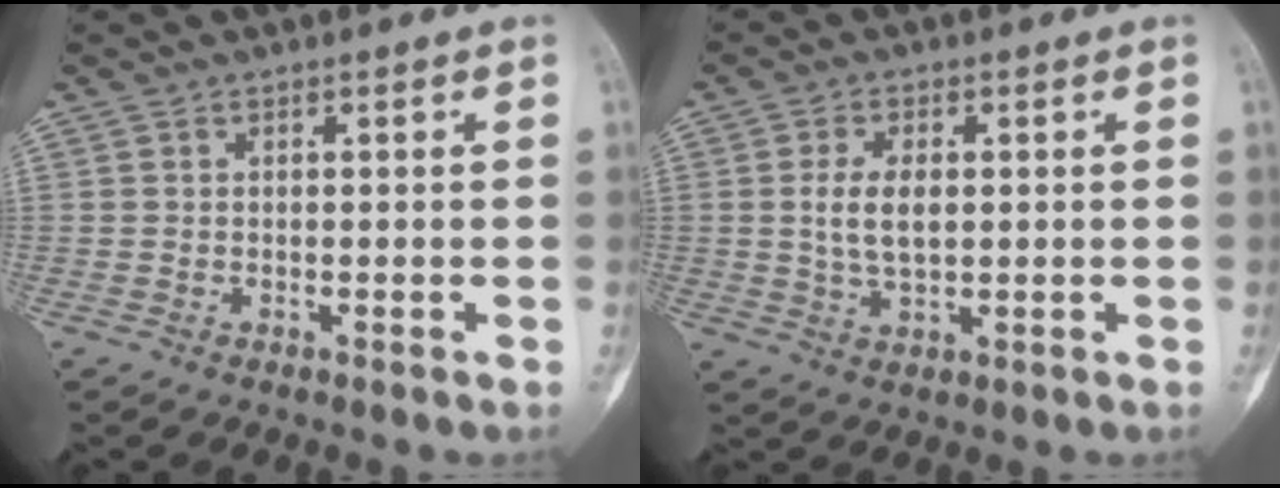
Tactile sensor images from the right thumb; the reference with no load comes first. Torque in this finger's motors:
{"motor_torque": [0.88, 1.16, 0.46, -0.42, 0.26]}